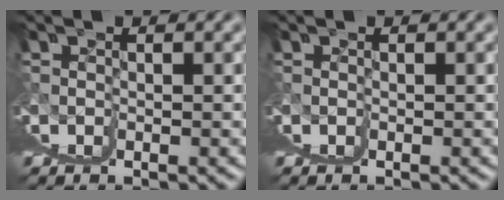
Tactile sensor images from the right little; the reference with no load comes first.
{"total": 0.0}